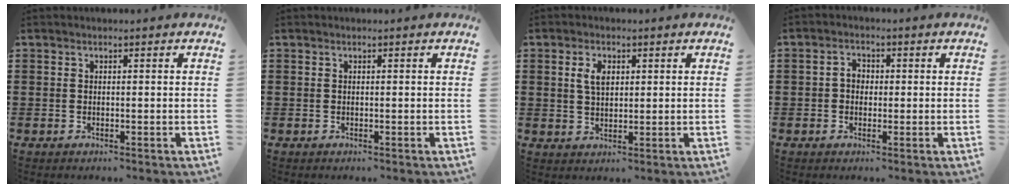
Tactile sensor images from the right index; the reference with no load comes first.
{"total": 0.0}
{"total": 3.5, "force": [1.0, 1.9, 2.7], "torque": [-0.060, 0.010, 0.017]}
{"total": 2.4, "force": [-0.1, 1.7, 1.6], "torque": [-0.034, 0.006, -0.004]}